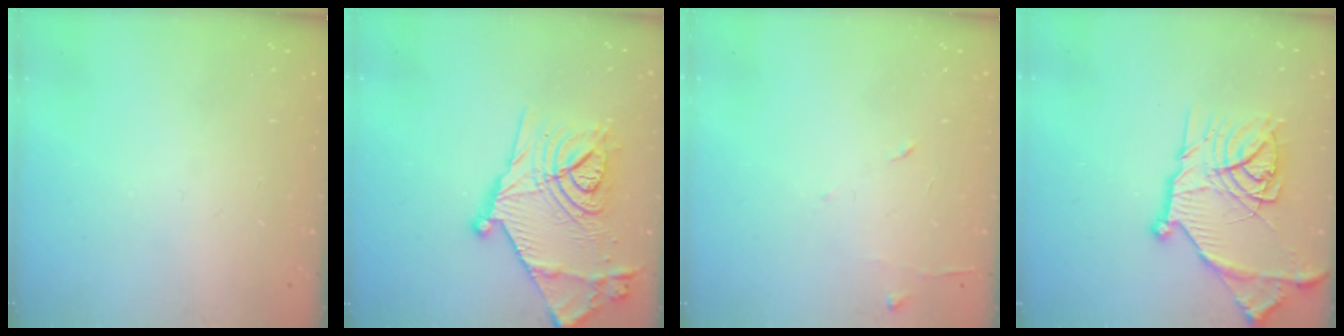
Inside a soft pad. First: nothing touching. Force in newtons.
{"total": 22.3, "press": 22.3, "slide": 1.1}
{"total": 5.8, "press": 5.7, "slide": 0.6}
{"total": 20.3, "press": 20.2, "slide": 1.6}